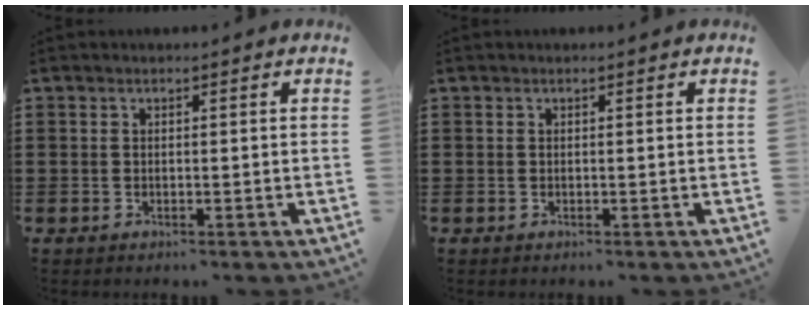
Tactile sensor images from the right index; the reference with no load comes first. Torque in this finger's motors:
{"motor_torque": [0.00, 0.00, 0.00, 0.00]}